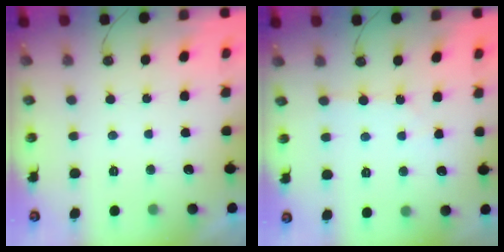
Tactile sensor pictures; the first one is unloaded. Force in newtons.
{"total": 2.9, "press": 2.8, "slide": 0.4}